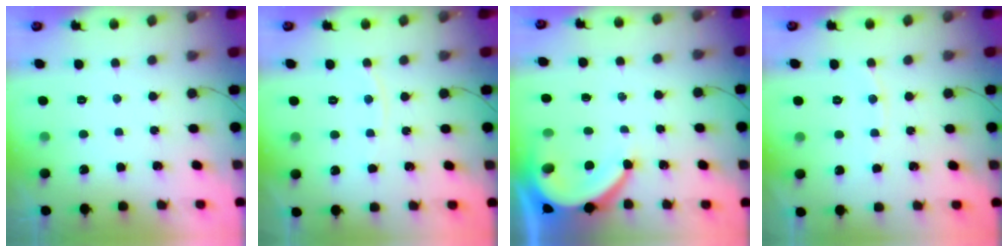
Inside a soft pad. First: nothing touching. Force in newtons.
{"total": 4.5, "press": 4.5, "slide": 0.5}
{"total": 8.3, "press": 8.3, "slide": 0.6}
{"total": 4.6, "press": 4.5, "slide": 0.7}